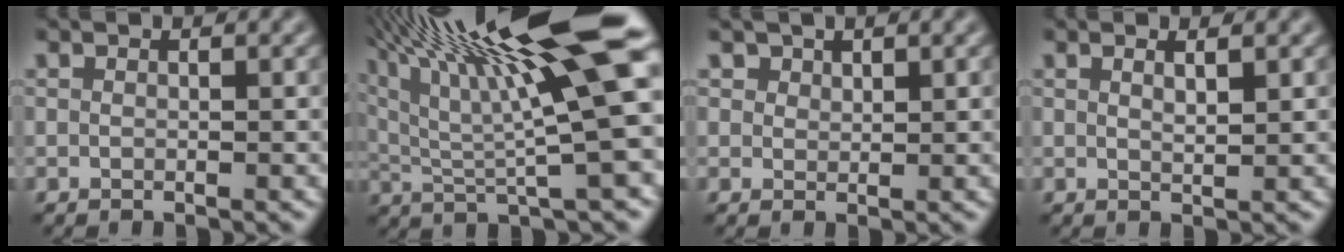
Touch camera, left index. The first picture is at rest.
{"total": 17.8, "force": [8.2, 3.9, 15.3], "torque": [-0.269, 0.026, 0.145]}
{"total": 1.4, "force": [1.0, 0.8, 0.3], "torque": [-0.009, -0.004, 0.019]}
{"total": 1.3, "force": [0.7, 0.3, 1.0], "torque": [-0.013, 0.001, 0.010]}